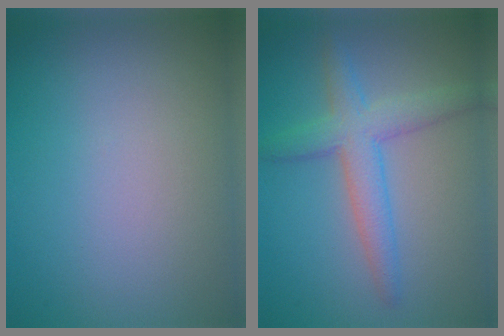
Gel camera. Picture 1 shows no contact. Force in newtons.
{"total": 4.1, "press": 4.1, "slide": 0.1}